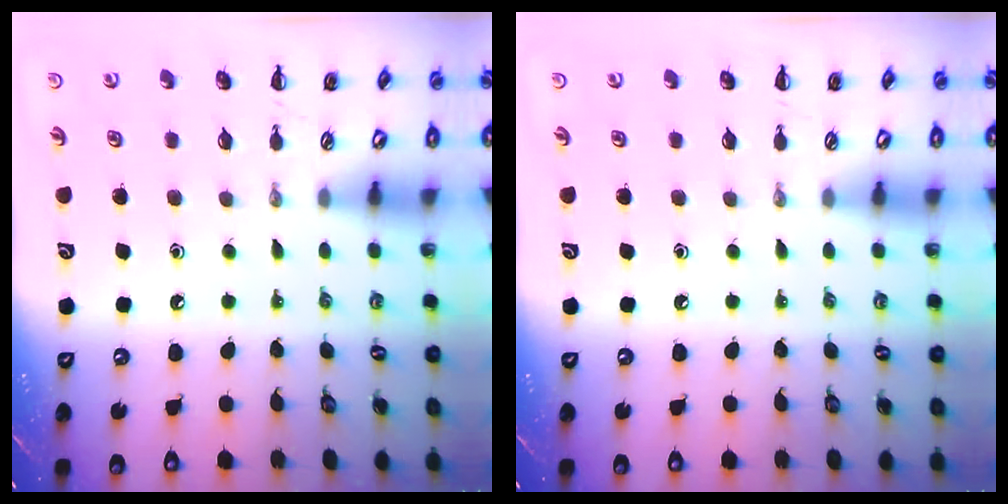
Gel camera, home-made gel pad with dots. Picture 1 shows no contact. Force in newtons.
{"total": 0.0}